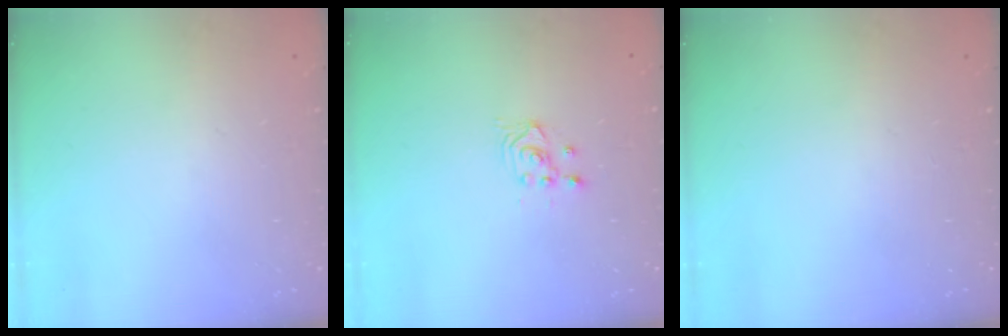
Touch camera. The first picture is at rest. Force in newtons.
{"total": 2.4, "press": 2.3, "slide": 0.2}
{"total": 0.0}